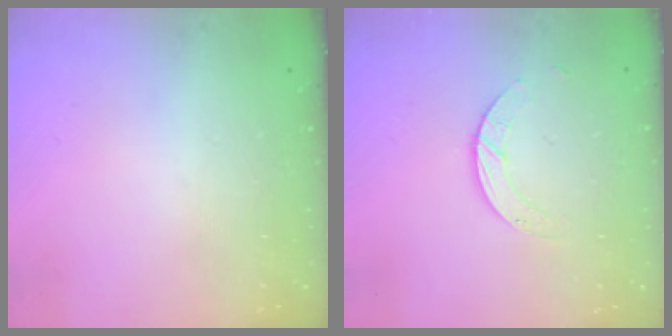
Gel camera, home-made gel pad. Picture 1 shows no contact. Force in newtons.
{"total": 3.6, "press": 3.6, "slide": 0.2}